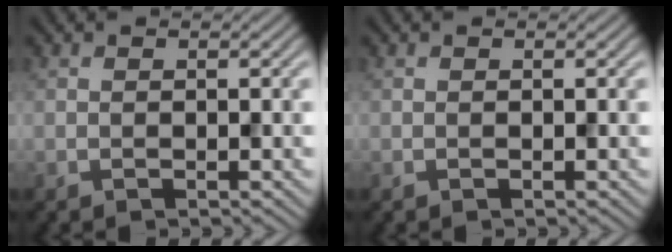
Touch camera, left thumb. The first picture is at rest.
{"total": 0.0}